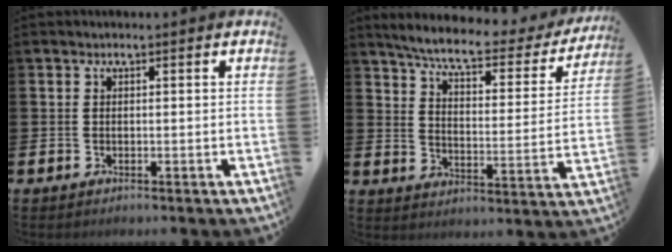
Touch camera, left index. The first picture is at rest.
{"total": 7.1, "force": [6.2, 1.2, 3.3], "torque": [-0.083, -0.042, 0.098]}